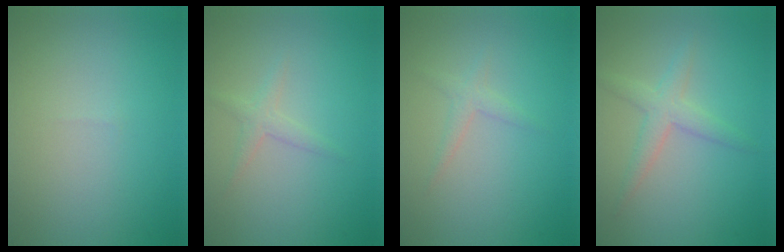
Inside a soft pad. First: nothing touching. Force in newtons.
{"total": 1.3, "press": 1.3, "slide": 0.0}
{"total": 1.3, "press": 1.3, "slide": 0.1}
{"total": 2.5, "press": 2.5, "slide": 0.1}